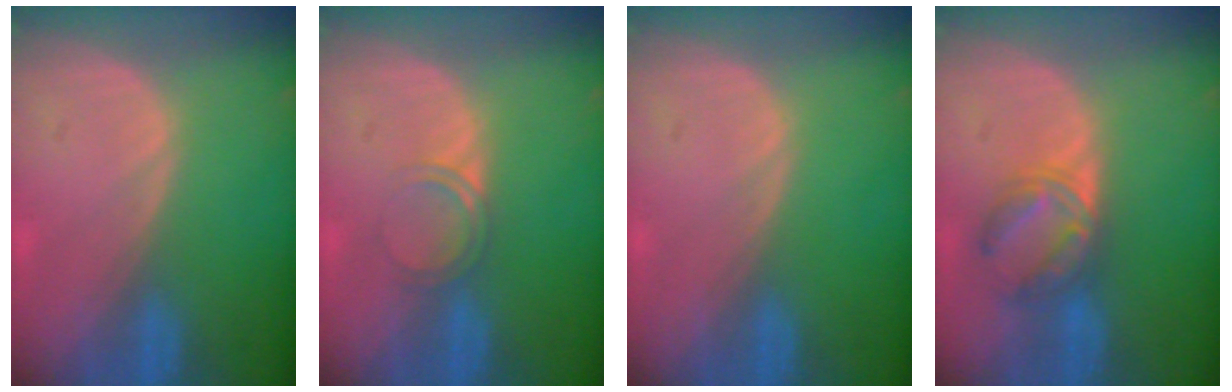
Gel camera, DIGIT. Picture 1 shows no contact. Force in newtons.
{"total": 2.4, "press": 2.4, "slide": 0.2}
{"total": 0.0}
{"total": 5.7, "press": 5.6, "slide": 0.9}